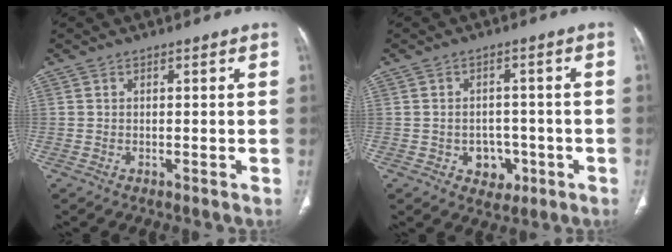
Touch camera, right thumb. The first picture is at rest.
{"total": 5.5, "force": [-1.9, 4.5, 2.5], "torque": [-0.006, 0.017, -0.017]}